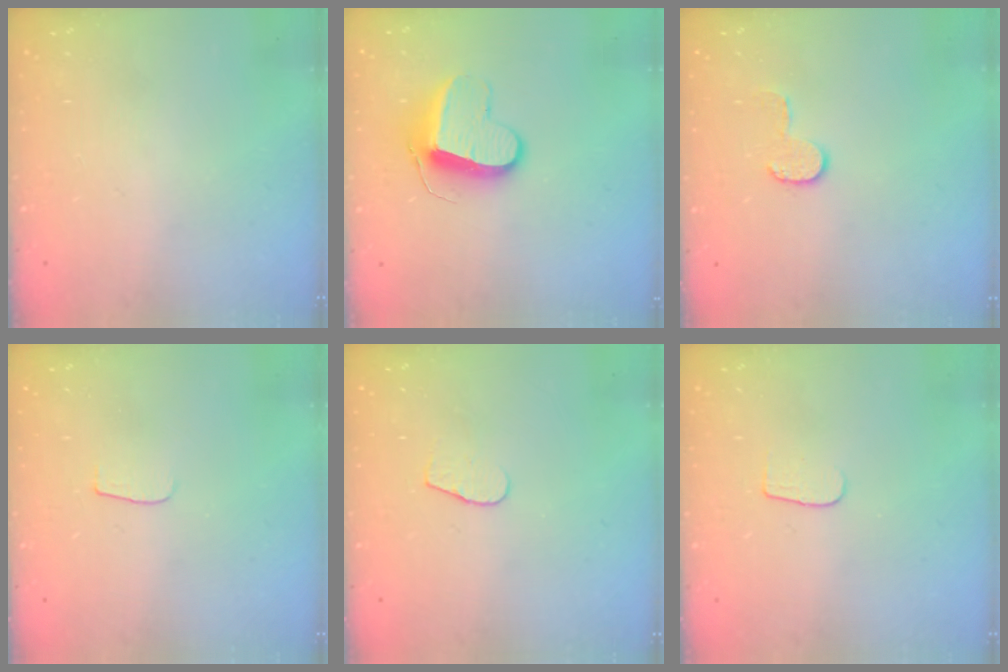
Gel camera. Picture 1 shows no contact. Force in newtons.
{"total": 10.6, "press": 10.6, "slide": 0.9}
{"total": 5.9, "press": 5.9, "slide": 0.4}
{"total": 3.0, "press": 3.0, "slide": 0.4}
{"total": 4.6, "press": 4.6, "slide": 0.4}
{"total": 4.8, "press": 4.8, "slide": 0.5}